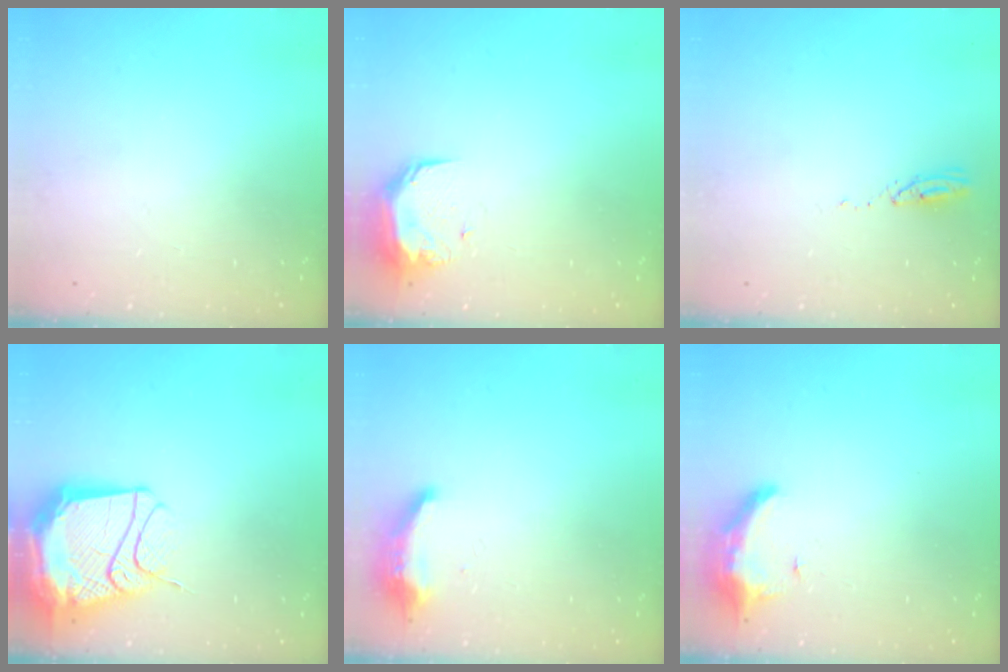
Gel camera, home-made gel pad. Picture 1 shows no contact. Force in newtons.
{"total": 9.3, "press": 9.3, "slide": 0.7}
{"total": 3.0, "press": 2.9, "slide": 0.3}
{"total": 24.0, "press": 20.5, "slide": 12.5}
{"total": 10.1, "press": 9.0, "slide": 4.6}
{"total": 8.5, "press": 8.4, "slide": 1.4}